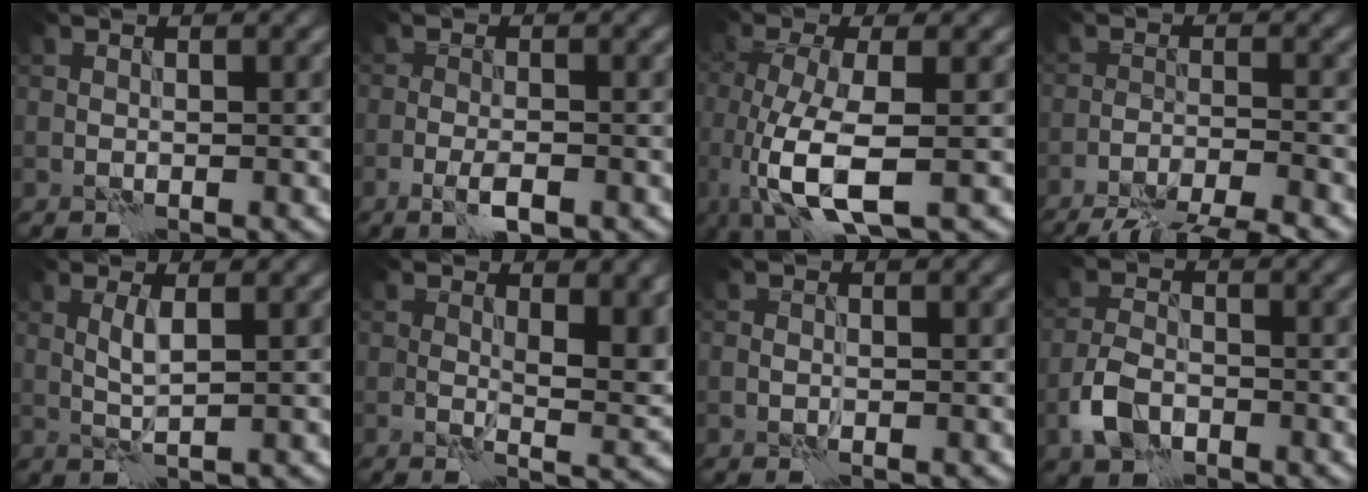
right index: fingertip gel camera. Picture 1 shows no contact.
{"total": 2.6, "force": [-1.4, 0.8, 2.1], "torque": [-0.044, -0.001, -0.028]}
{"total": 7.6, "force": [-1.9, 2.5, 6.9], "torque": [-0.153, -0.017, -0.036]}
{"total": 8.5, "force": [-7.5, 1.5, 3.6], "torque": [-0.055, -0.013, -0.115]}
{"total": 1.9, "force": [0.6, 0.2, 1.8], "torque": [-0.042, 0.001, 0.011]}
{"total": 5.7, "force": [1.2, 2.4, 5.0], "torque": [-0.072, -0.006, 0.023]}
{"total": 0.7, "force": [0.0, 0.5, 0.5], "torque": [-0.007, -0.002, 0.000]}
{"total": 3.6, "force": [-1.8, 2.2, 2.2], "torque": [-0.044, 0.002, -0.043]}